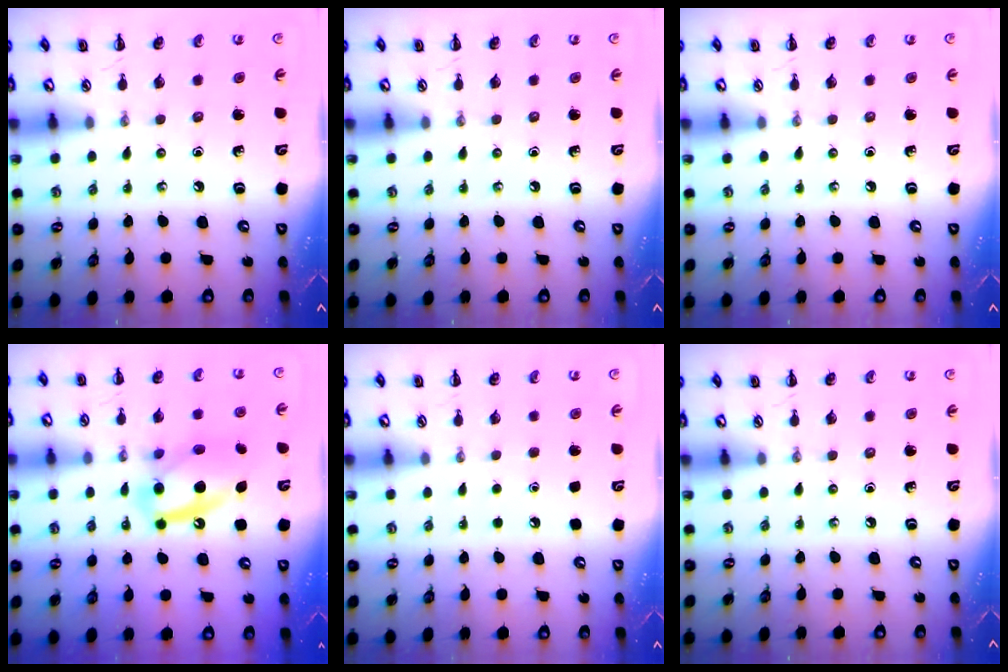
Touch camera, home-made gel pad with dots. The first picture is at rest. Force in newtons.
{"total": 0.0}
{"total": 0.0}
{"total": 14.5, "press": 14.3, "slide": 2.7}
{"total": 1.7, "press": 1.7, "slide": 0.1}
{"total": 0.0}